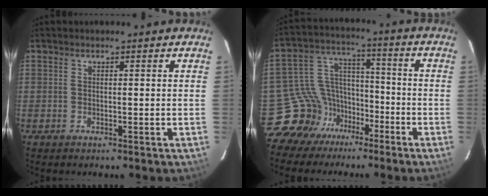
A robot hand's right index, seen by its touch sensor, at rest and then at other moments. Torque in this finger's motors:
{"motor_torque": [-0.27, -0.51, -0.27, -0.21]}